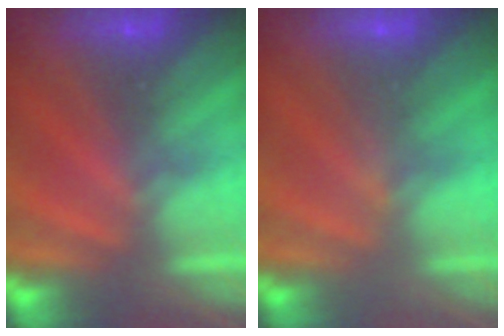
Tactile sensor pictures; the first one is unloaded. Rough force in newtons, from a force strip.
{"total": 3.3}